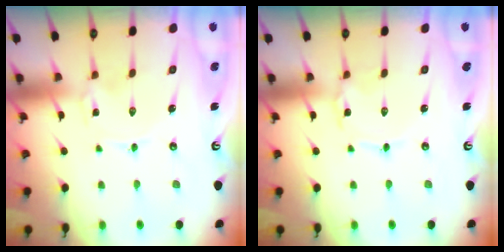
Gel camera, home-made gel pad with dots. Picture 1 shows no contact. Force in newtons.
{"total": 1.5, "press": 1.5, "slide": 0.1}